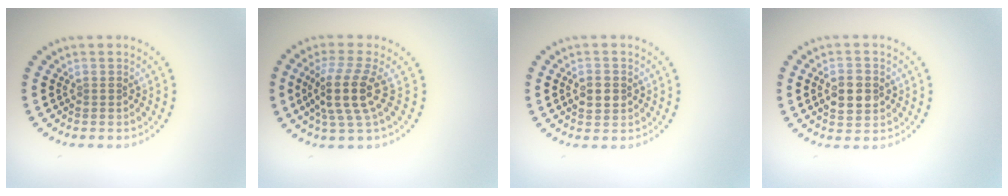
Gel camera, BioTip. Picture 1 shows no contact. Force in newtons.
{"total": 4.4, "press": 3.4, "slide": 2.8}
{"total": 2.1, "press": 2.0, "slide": 0.2}
{"total": 3.0, "press": 3.0, "slide": 0.1}